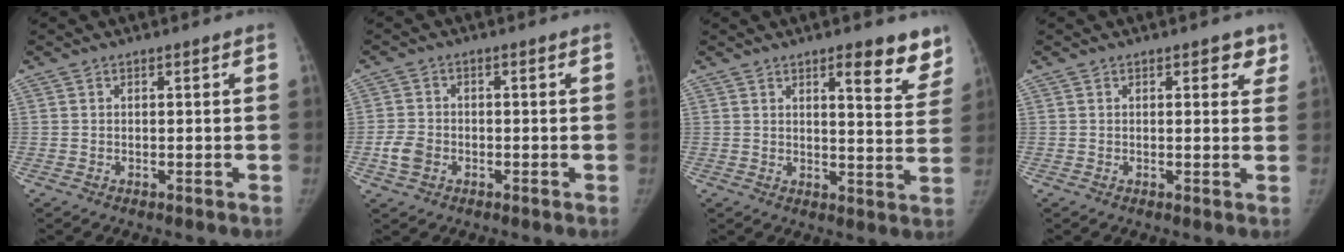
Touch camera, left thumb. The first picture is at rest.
{"total": 4.0, "force": [-1.4, 3.1, 2.1], "torque": [-0.037, 0.009, -0.027]}
{"total": 9.7, "force": [6.8, 2.8, 6.4], "torque": [-0.042, -0.041, 0.083]}
{"total": 3.1, "force": [1.8, 1.8, 1.8], "torque": [0.010, -0.005, 0.016]}